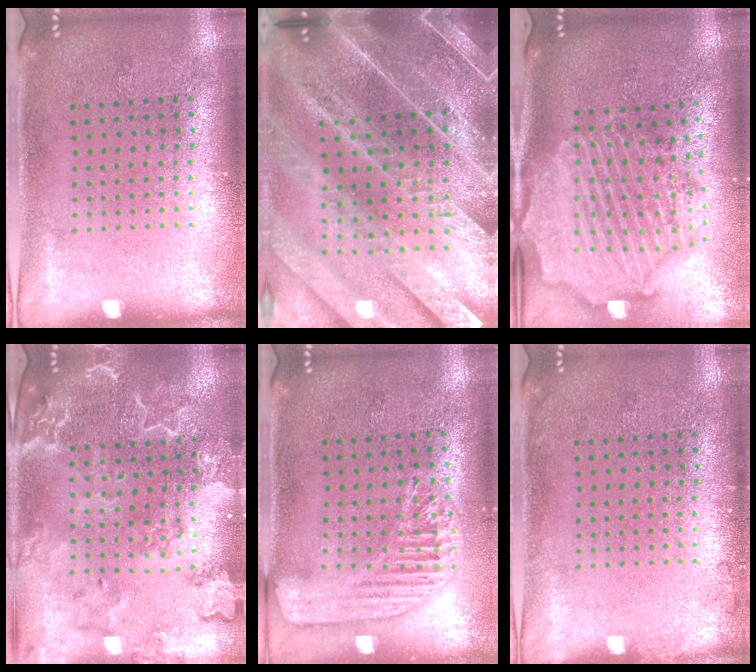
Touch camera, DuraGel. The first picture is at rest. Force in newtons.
{"total": 5.0, "press": 4.3, "slide": 2.6}
{"total": 3.4, "press": 2.9, "slide": 1.7}
{"total": 2.9, "press": 2.7, "slide": 1.1}
{"total": 1.7, "press": 1.6, "slide": 0.5}
{"total": 0.6, "press": 0.6, "slide": 0.2}